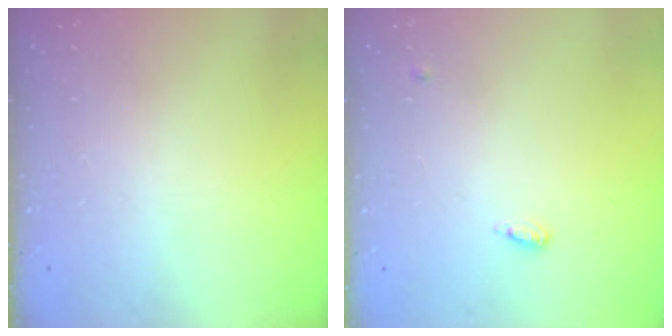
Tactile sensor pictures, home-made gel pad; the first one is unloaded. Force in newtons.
{"total": 3.6, "press": 3.5, "slide": 0.7}